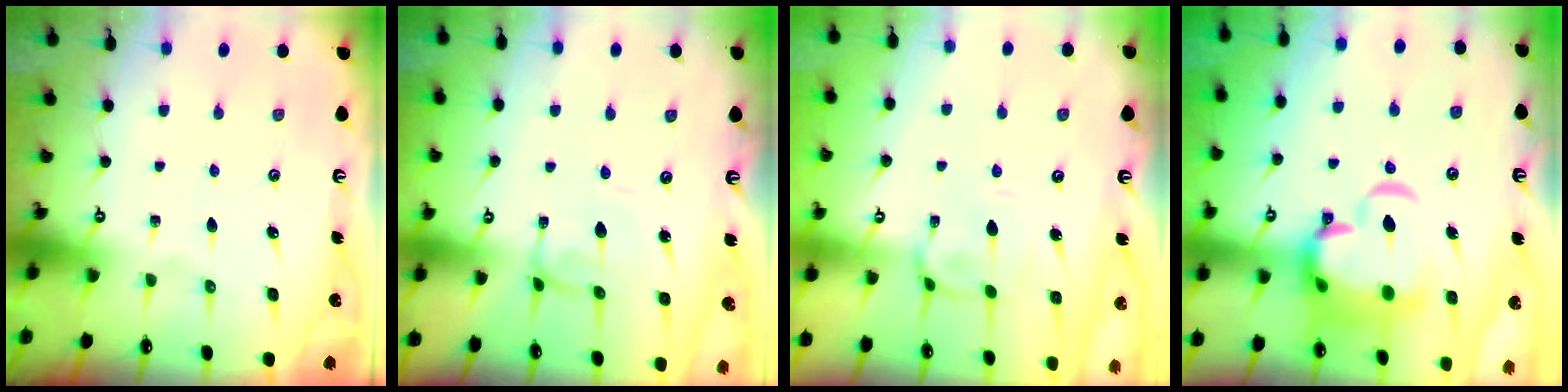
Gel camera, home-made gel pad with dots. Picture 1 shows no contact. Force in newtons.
{"total": 2.0, "press": 2.0, "slide": 0.1}
{"total": 1.5, "press": 1.3, "slide": 0.7}
{"total": 10.8, "press": 10.6, "slide": 2.0}